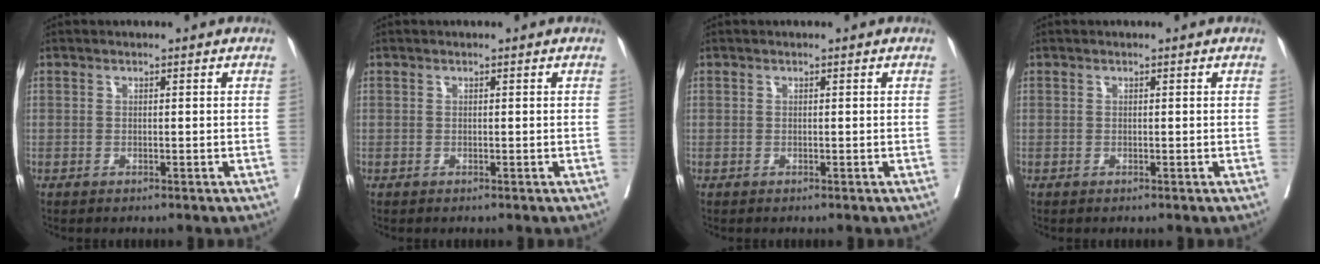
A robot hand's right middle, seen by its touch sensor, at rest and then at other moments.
{"total": 0.0}
{"total": 0.0}
{"total": 0.0}